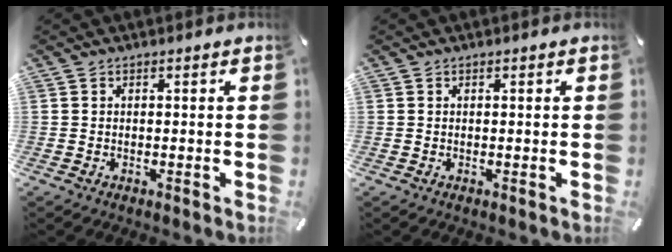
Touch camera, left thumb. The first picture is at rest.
{"total": 0.0}